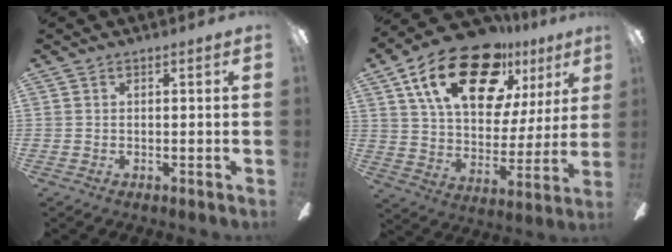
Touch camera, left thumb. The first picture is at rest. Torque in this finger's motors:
{"motor_torque": [0.38, 0.72, 1.37, -1.40, 0.22]}